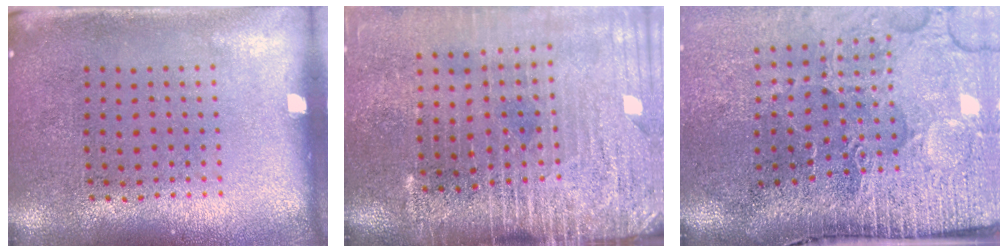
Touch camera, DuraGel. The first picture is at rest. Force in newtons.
{"total": 4.1, "press": 3.5, "slide": 2.0}
{"total": 4.9, "press": 4.0, "slide": 2.8}